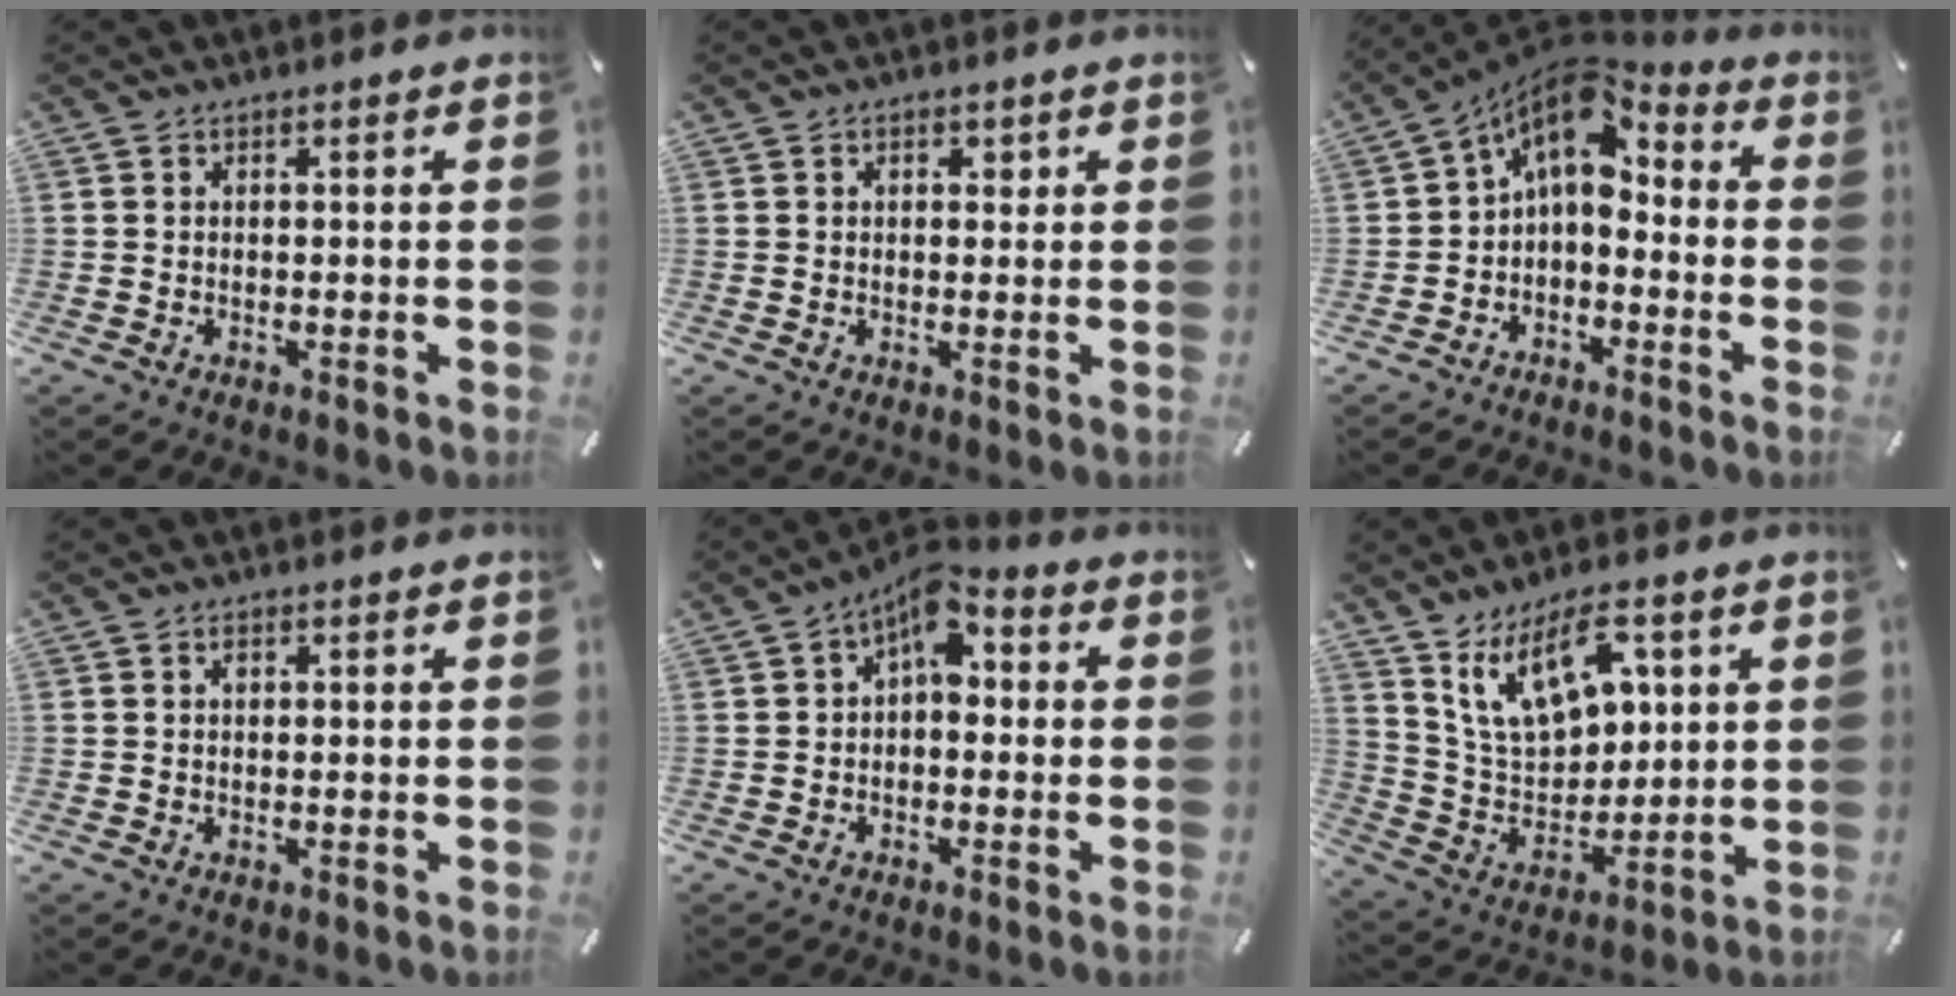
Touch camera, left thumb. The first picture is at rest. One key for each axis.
{"total": 2.2, "fx": 0.7, "fy": 1.5, "fz": 1.4, "tx": -0.014, "ty": 0.002, "tz": 0.006}
{"total": 9.2, "fx": 2.1, "fy": 6.4, "fz": 6.3, "tx": -0.113, "ty": -0.021, "tz": 0.037}
{"total": 0.9, "fx": 0.3, "fy": 0.6, "fz": 0.7, "tx": -0.013, "ty": 0.003, "tz": 0.004}
{"total": 5.8, "fx": 1.5, "fy": 3.2, "fz": 4.6, "tx": -0.075, "ty": -0.003, "tz": 0.021}
{"total": 16.0, "fx": 8.1, "fy": 9.7, "fz": 9.8, "tx": -0.195, "ty": -0.020, "tz": 0.150}